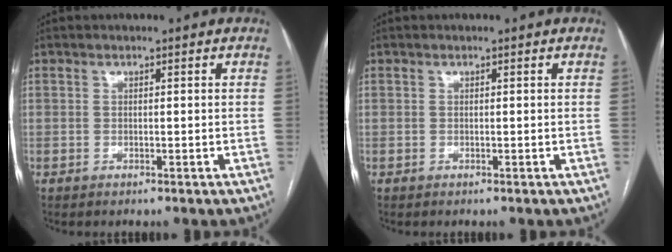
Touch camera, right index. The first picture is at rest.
{"total": 0.0}